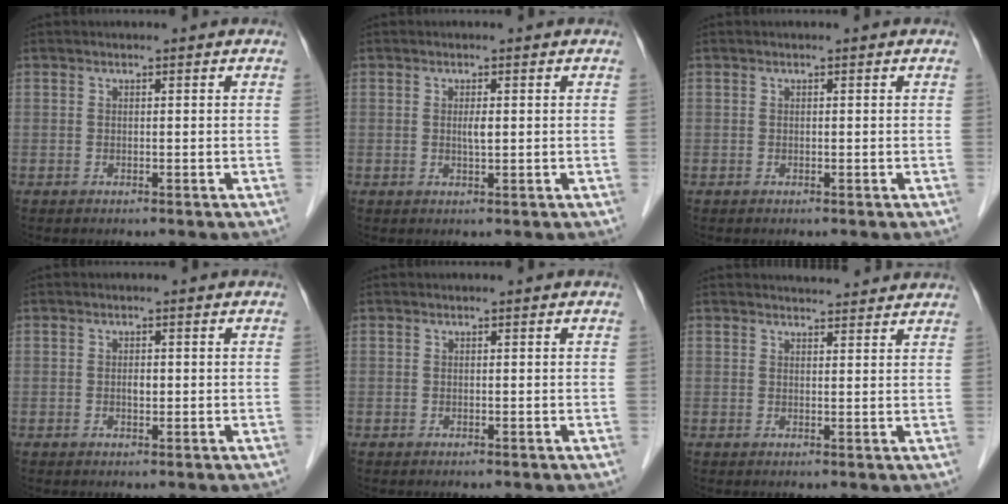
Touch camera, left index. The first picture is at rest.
{"total": 1.4, "force": [0.1, 0.2, 1.4], "torque": [-0.027, -0.001, 0.003]}
{"total": 0.0}
{"total": 1.2, "force": [-0.1, 0.6, 1.0], "torque": [-0.019, 0.001, -0.001]}
{"total": 0.0}
{"total": 5.5, "force": [5.4, 0.7, 1.0], "torque": [-0.016, 0.014, 0.059]}